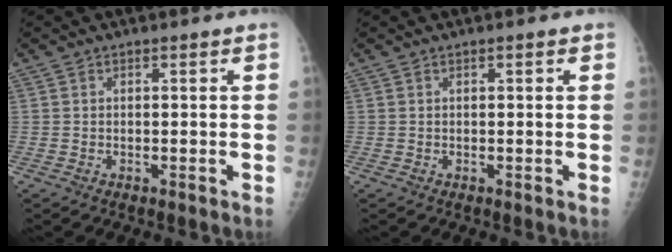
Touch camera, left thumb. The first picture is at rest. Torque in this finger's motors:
{"motor_torque": [-0.24, -0.06, -0.24, -0.16, 0.03]}